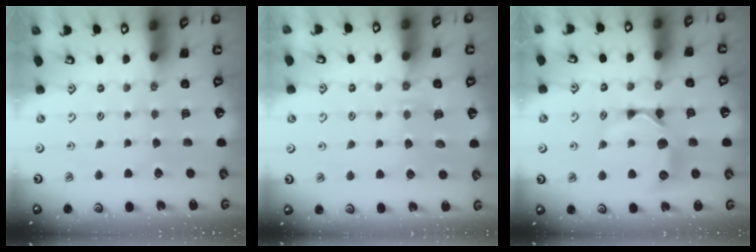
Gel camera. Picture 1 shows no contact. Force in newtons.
{"total": 5.9, "press": 5.8, "slide": 1.0}
{"total": 10.8, "press": 10.8, "slide": 0.5}